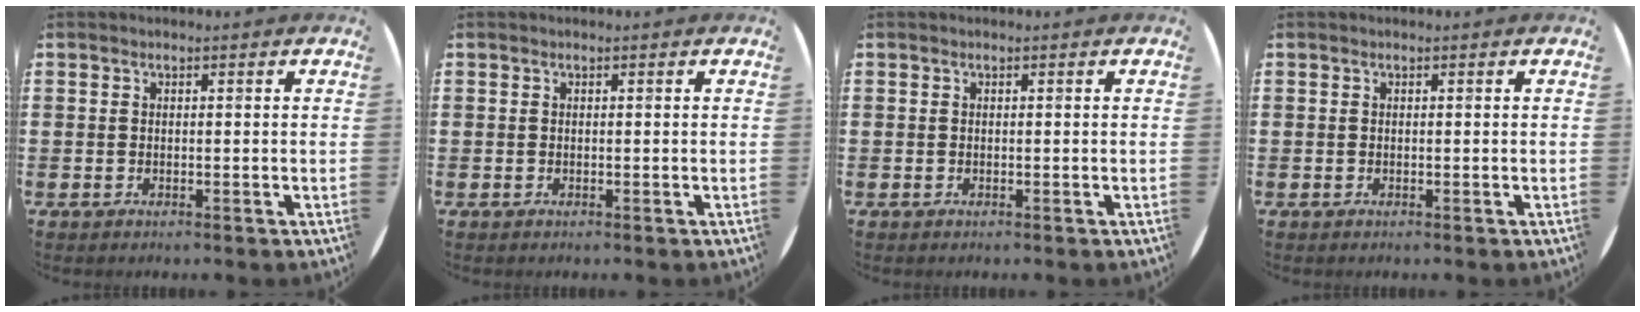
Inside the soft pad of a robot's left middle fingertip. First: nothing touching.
{"total": 0.0}
{"total": 0.0}
{"total": 0.0}